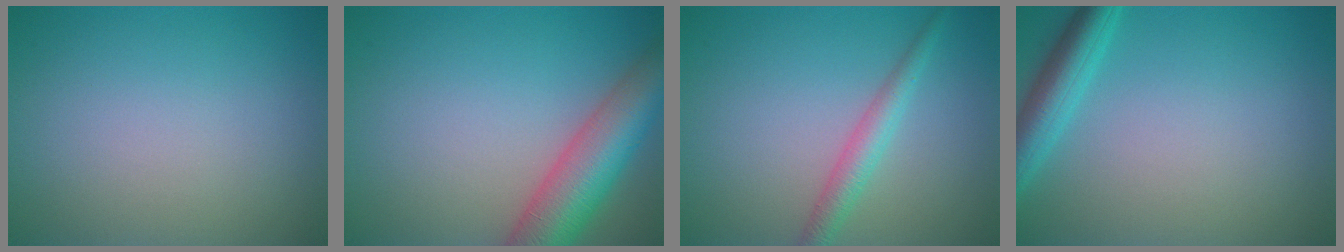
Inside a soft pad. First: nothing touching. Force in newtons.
{"total": 7.9, "press": 7.9, "slide": 0.4}
{"total": 2.5, "press": 2.5, "slide": 0.1}
{"total": 3.7, "press": 3.7, "slide": 0.3}